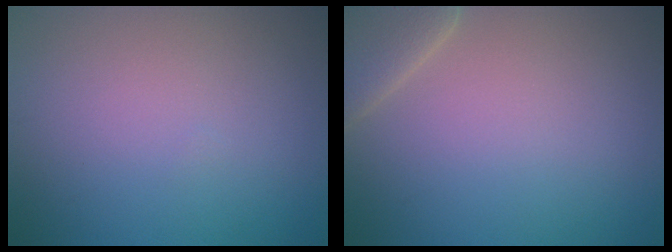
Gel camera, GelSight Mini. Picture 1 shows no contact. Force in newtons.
{"total": 3.8, "press": 3.8, "slide": 0.4}